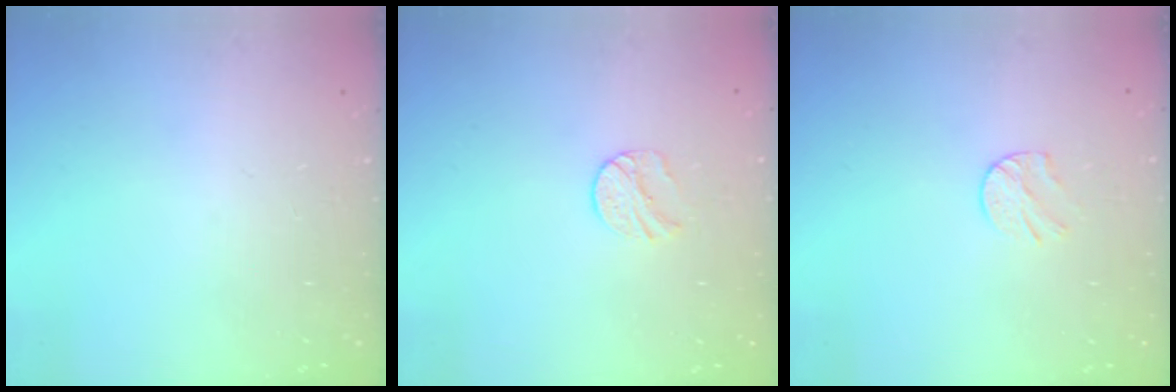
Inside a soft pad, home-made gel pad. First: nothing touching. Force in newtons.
{"total": 6.6, "press": 6.6, "slide": 0.6}
{"total": 5.9, "press": 5.9, "slide": 0.6}